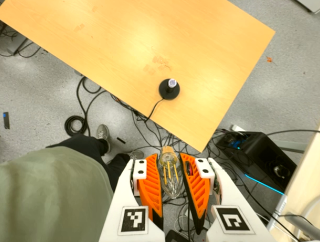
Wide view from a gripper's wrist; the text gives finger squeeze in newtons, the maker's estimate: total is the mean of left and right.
{"total": 19.5, "left": 20.7, "right": 18.2}